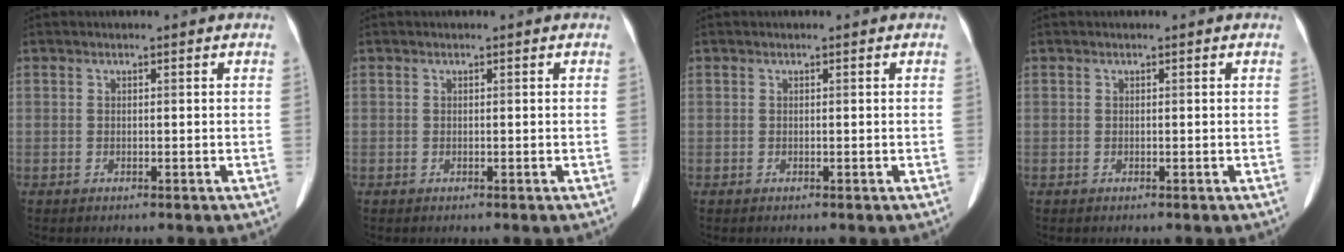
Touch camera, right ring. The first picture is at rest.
{"total": 0.0}
{"total": 0.0}
{"total": 0.0}